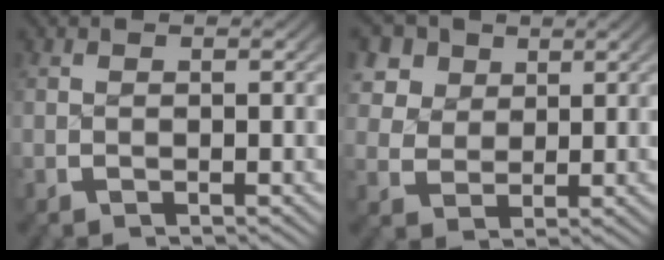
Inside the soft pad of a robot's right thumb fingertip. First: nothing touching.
{"total": 6.6, "force": [3.1, 5.0, 3.1], "torque": [-0.070, -0.007, 0.054]}